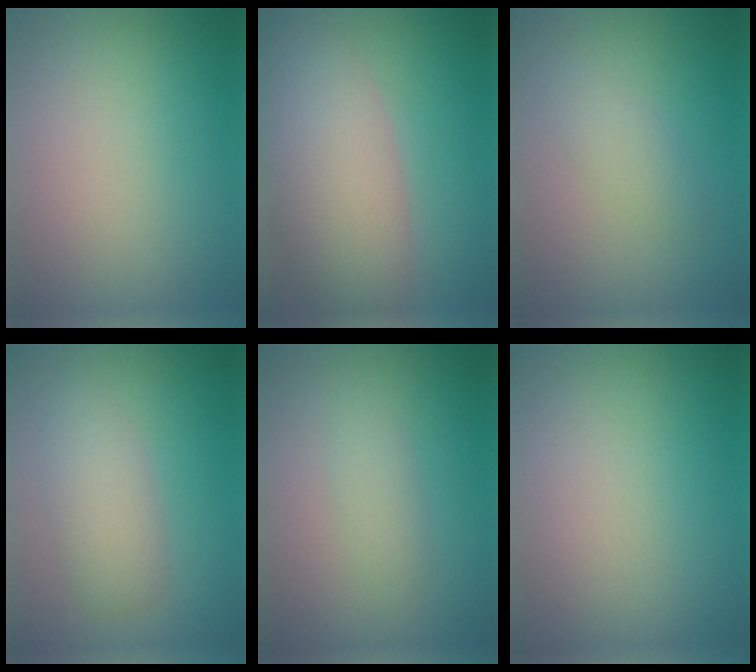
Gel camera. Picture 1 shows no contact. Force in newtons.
{"total": 7.6, "press": 7.6, "slide": 0.4}
{"total": 1.8, "press": 1.8, "slide": 0.1}
{"total": 3.4, "press": 3.4, "slide": 0.1}
{"total": 1.5, "press": 1.5, "slide": 0.0}
{"total": 0.0}